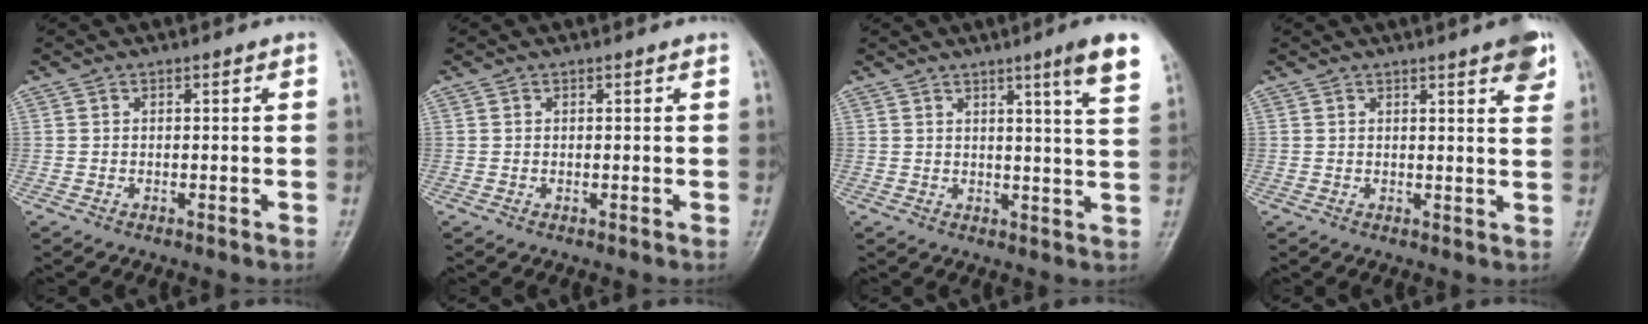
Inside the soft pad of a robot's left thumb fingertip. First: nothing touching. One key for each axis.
{"total": 0.0}
{"total": 8.1, "fx": 4.8, "fy": -0.2, "fz": 6.5, "tx": -0.083, "ty": -0.029, "tz": 0.060}
{"total": 6.0, "fx": 3.6, "fy": 1.2, "fz": 4.6, "tx": -0.045, "ty": -0.011, "tz": 0.042}